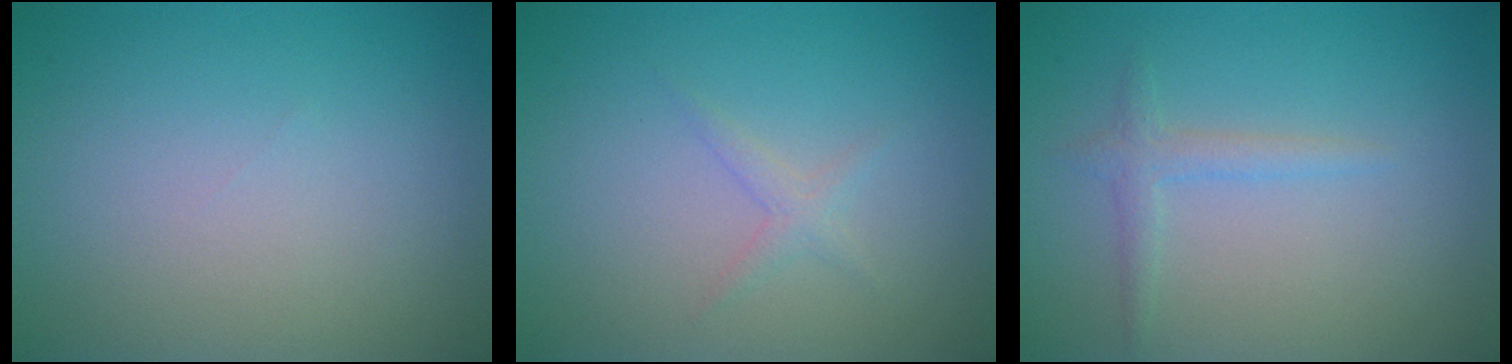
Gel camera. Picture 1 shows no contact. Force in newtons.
{"total": 1.1, "press": 1.1, "slide": 0.1}
{"total": 1.5, "press": 1.4, "slide": 0.1}